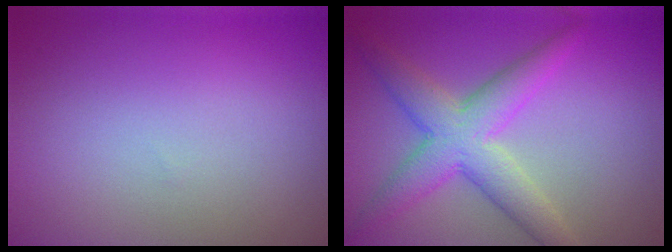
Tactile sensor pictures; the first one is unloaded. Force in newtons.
{"total": 5.7, "press": 5.6, "slide": 0.4}